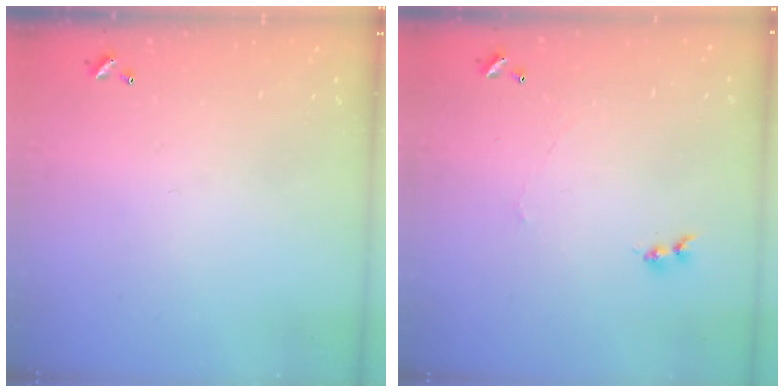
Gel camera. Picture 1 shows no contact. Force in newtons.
{"total": 1.2, "press": 1.1, "slide": 0.3}